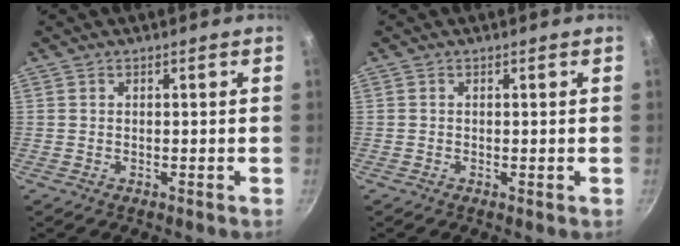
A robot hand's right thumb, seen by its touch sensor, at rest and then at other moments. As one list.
[{"total": 0.0}]